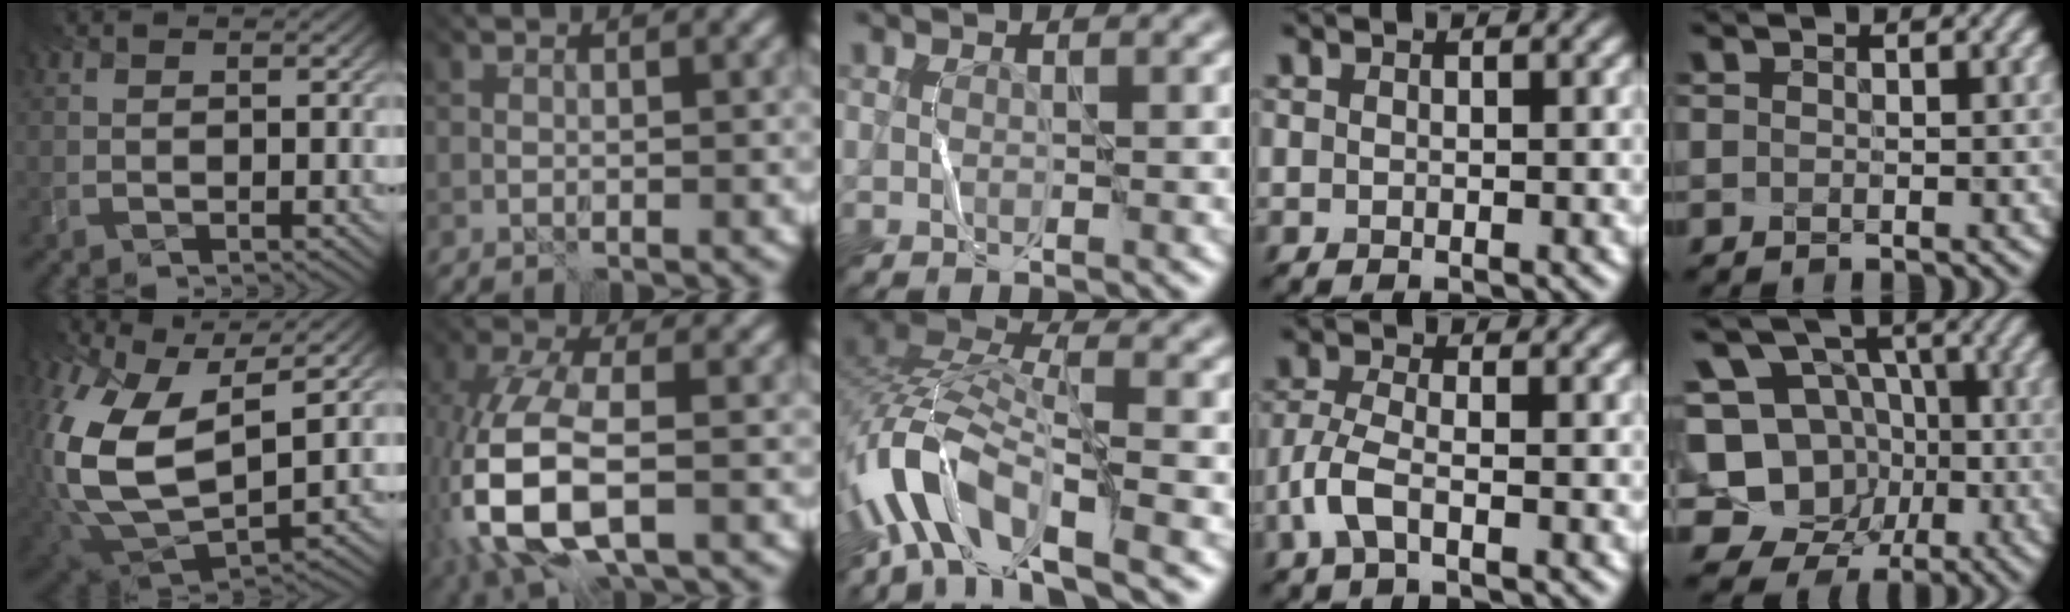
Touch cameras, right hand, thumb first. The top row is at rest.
{"thumb": {"total": 13.9, "force": [0.6, 8.6, 10.9], "torque": [-0.284, -0.025, 0.035]}, "index": {"total": 8.3, "force": [-2.1, 4.7, 6.5], "torque": [-0.157, -0.009, -0.043]}, "middle": {"total": 9.4, "force": [-4.8, 3.8, 7.1], "torque": [-0.147, 0.017, -0.103]}, "ring": {"total": 3.1, "force": [-1.4, 1.2, 2.4], "torque": [-0.067, 0.005, -0.036]}, "little": {"total": 9.1, "force": [-1.7, 8.5, 2.9], "torque": [-0.082, -0.016, -0.041]}}